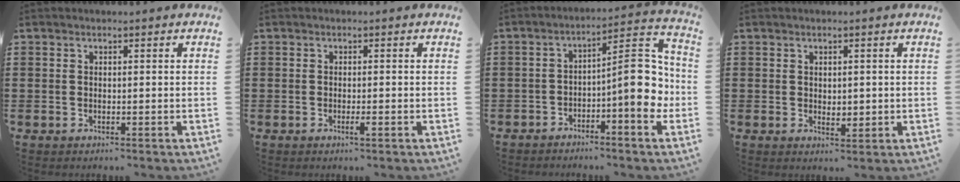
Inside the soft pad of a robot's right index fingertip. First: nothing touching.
{"total": 1.2, "force": [-0.6, 0.2, 1.0], "torque": [-0.025, -0.007, -0.013]}
{"total": 10.9, "force": [-2.2, 3.2, 10.1], "torque": [-0.129, -0.009, -0.042]}
{"total": 1.5, "force": [0.7, 1.2, 0.7], "torque": [-0.007, 0.004, 0.009]}